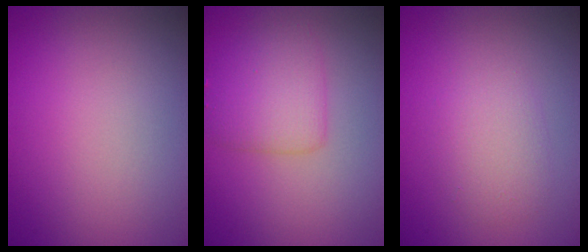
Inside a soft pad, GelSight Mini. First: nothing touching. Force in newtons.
{"total": 3.1, "press": 3.1, "slide": 0.2}
{"total": 2.0, "press": 2.0, "slide": 0.0}